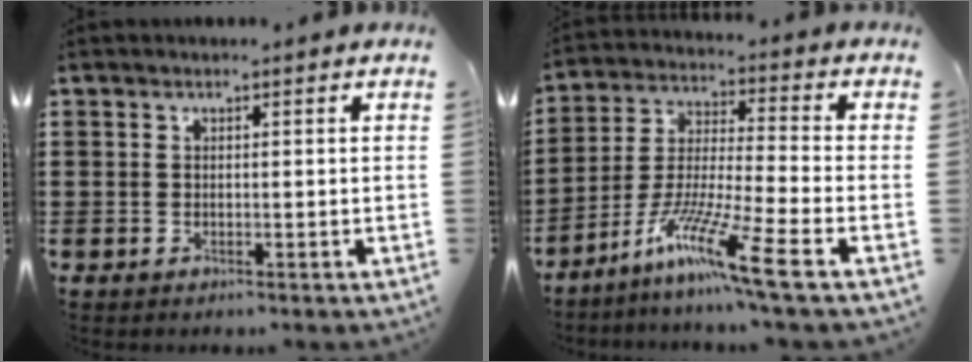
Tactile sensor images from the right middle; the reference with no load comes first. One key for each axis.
{"total": 11.5, "fx": -7.6, "fy": 0.3, "fz": 8.6, "tx": -0.175, "ty": -0.007, "tz": -0.151}